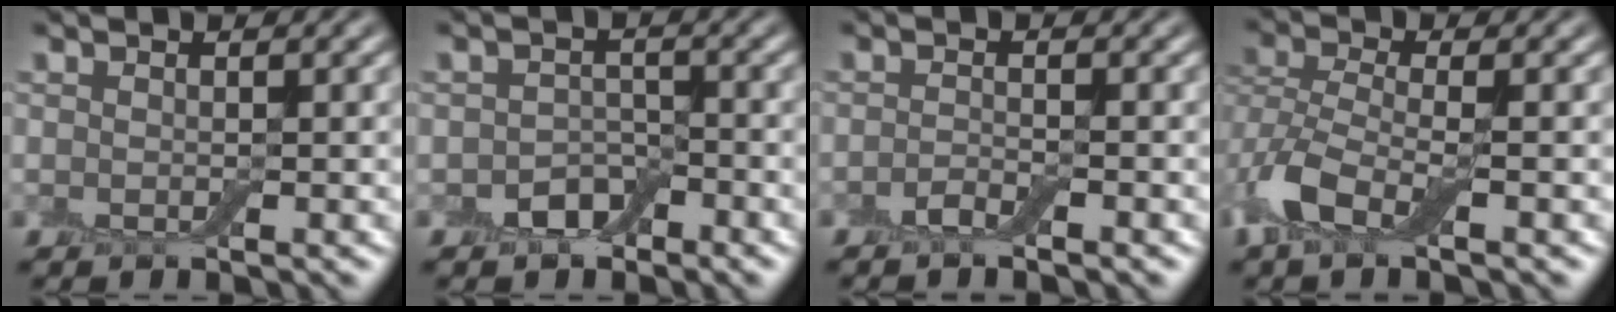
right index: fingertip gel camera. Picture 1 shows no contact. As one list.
[{"total": 2.3, "force": [-1.5, 1.5, 0.8], "torque": [-0.011, 0.006, -0.029]}, {"total": 1.3, "force": [-1.0, 0.3, 0.8], "torque": [-0.018, 0.002, -0.021]}, {"total": 5.1, "force": [-2.1, 2.5, 3.8], "torque": [-0.090, -0.002, -0.055]}]